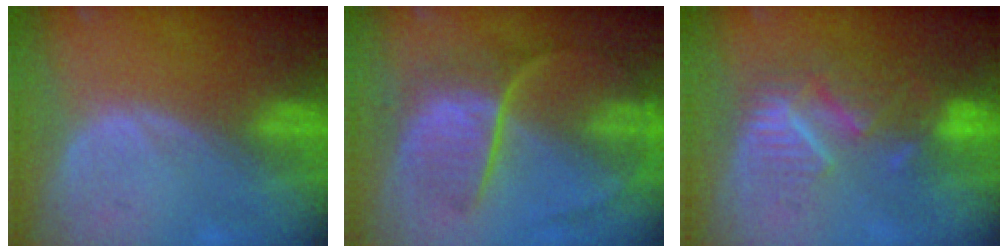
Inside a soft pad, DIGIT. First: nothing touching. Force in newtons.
{"total": 8.9, "press": 7.6, "slide": 4.7}
{"total": 8.9, "press": 7.8, "slide": 4.5}